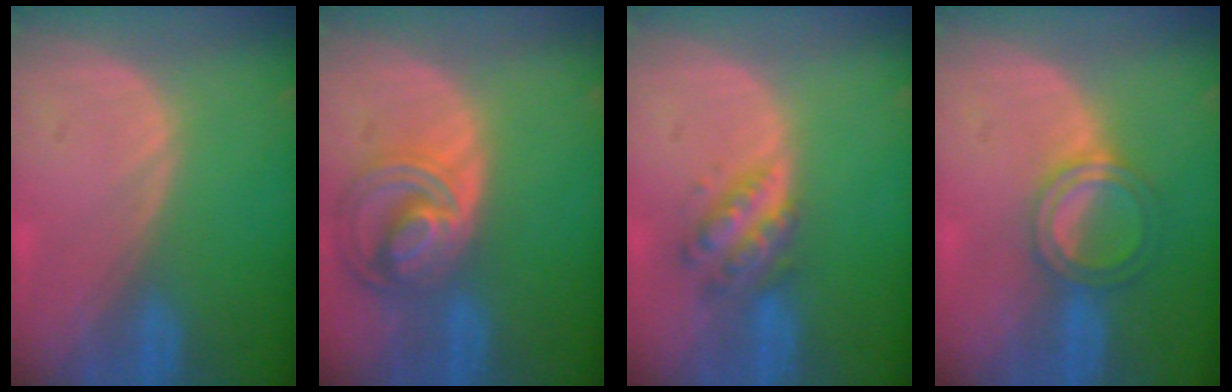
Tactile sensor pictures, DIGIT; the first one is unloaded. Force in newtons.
{"total": 8.7, "press": 7.5, "slide": 4.4}
{"total": 5.0, "press": 5.0, "slide": 0.1}
{"total": 5.1, "press": 4.7, "slide": 1.9}